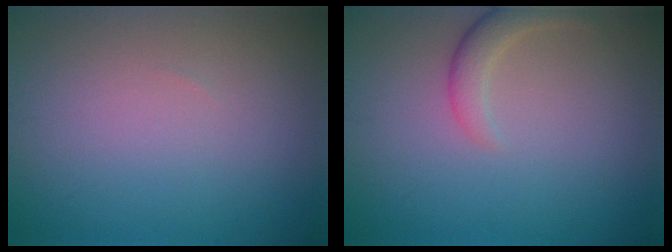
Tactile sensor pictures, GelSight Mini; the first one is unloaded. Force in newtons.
{"total": 2.3, "press": 2.3, "slide": 0.2}